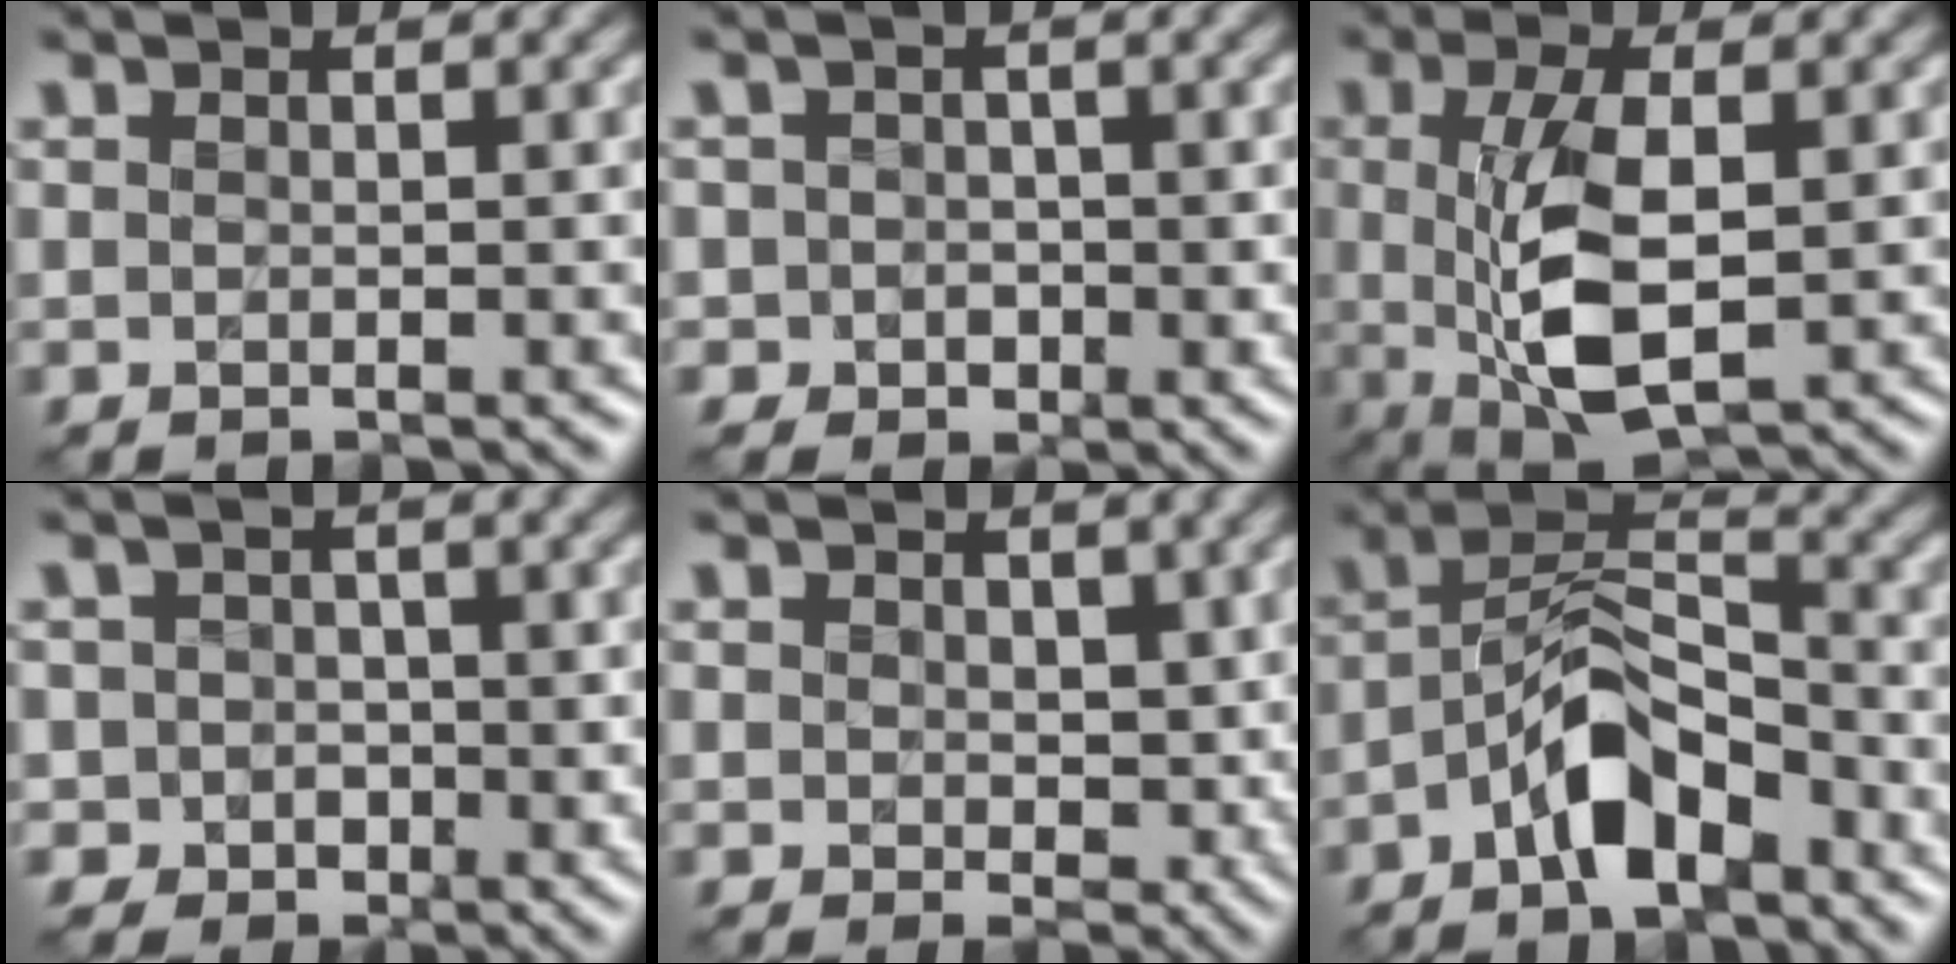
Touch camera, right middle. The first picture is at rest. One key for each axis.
{"total": 2.2, "fx": -0.5, "fy": 2.1, "fz": 0.7, "tx": -0.001, "ty": 0.000, "tz": -0.013}
{"total": 6.8, "fx": -0.6, "fy": 2.2, "fz": 6.4, "tx": -0.141, "ty": -0.005, "tz": -0.006}
{"total": 2.9, "fx": -0.6, "fy": 2.7, "fz": 0.9, "tx": 0.002, "ty": 0.002, "tz": -0.023}
{"total": 2.3, "fx": 0.2, "fy": 1.8, "fz": 1.3, "tx": -0.027, "ty": -0.003, "tz": -0.001}
{"total": 6.4, "fx": -3.6, "fy": 2.8, "fz": 4.5, "tx": -0.071, "ty": 0.013, "tz": -0.076}